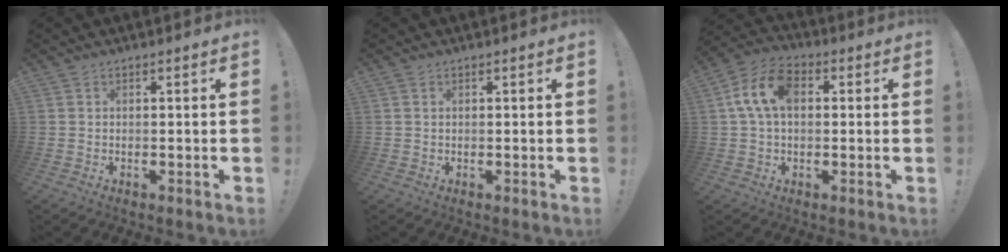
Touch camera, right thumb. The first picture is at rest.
{"total": 0.5, "force": [0.3, 0.3, 0.3], "torque": [-0.011, 0.003, 0.008]}
{"total": 11.5, "force": [2.2, 7.4, 8.6], "torque": [-0.163, 0.019, 0.043]}